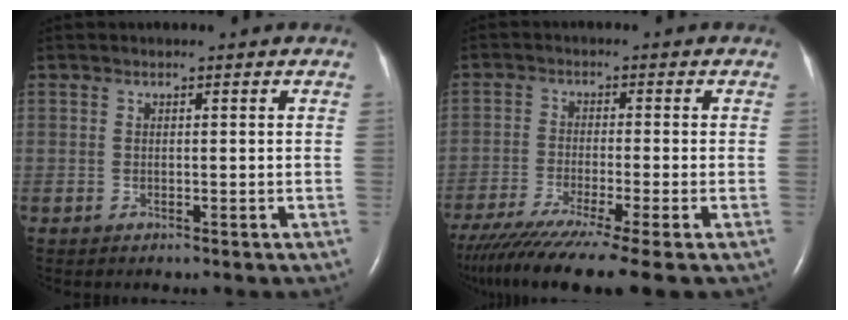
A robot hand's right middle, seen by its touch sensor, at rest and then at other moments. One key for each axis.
{"total": 14.4, "fx": -11.2, "fy": -0.9, "fz": 8.9, "tx": -0.151, "ty": -0.047, "tz": -0.182}